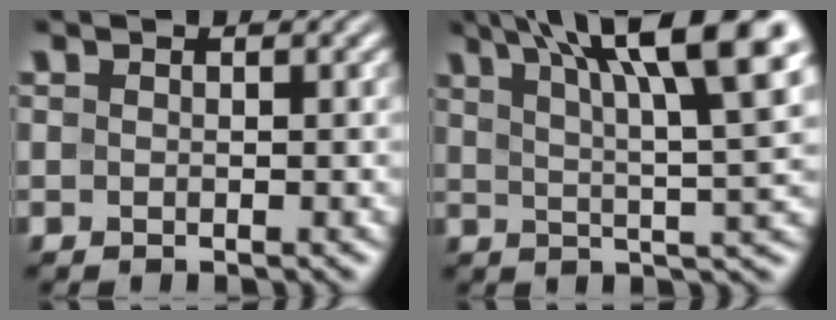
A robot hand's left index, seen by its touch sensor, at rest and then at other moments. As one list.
[{"total": 13.1, "force": [6.9, 3.1, 10.6], "torque": [-0.144, 0.026, 0.103]}]